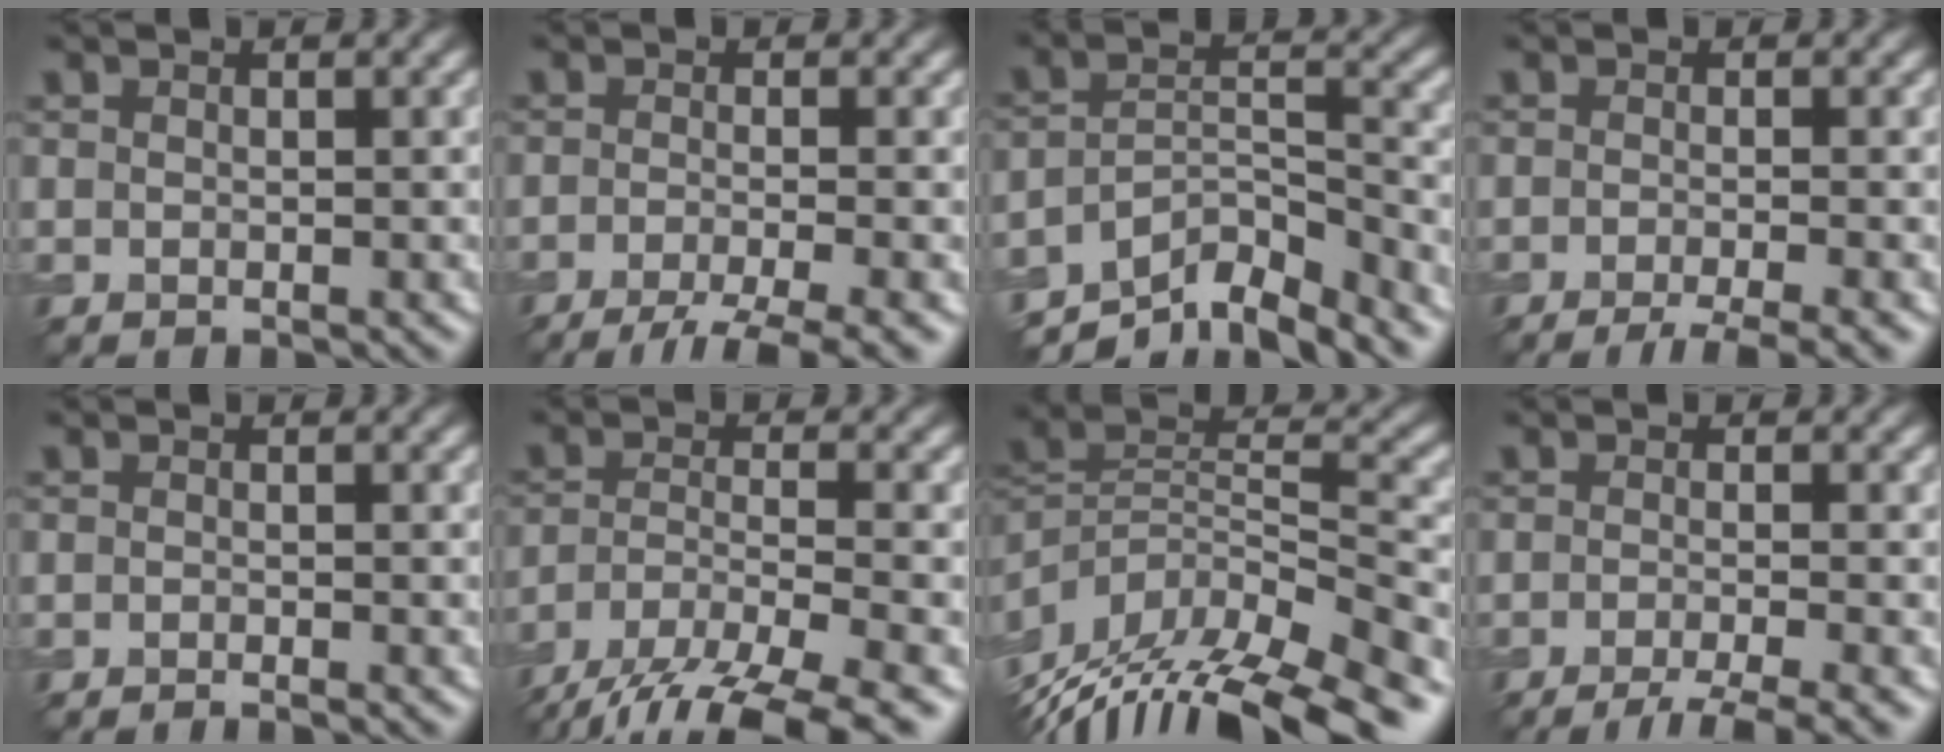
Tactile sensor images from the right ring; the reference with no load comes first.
{"total": 5.6, "force": [-3.6, 1.1, 4.1], "torque": [-0.053, -0.005, -0.064]}
{"total": 7.8, "force": [-6.4, 2.1, 3.9], "torque": [-0.056, -0.007, -0.111]}
{"total": 4.3, "force": [-2.8, 0.8, 3.2], "torque": [-0.040, -0.003, -0.049]}
{"total": 1.1, "force": [-0.9, 0.1, 0.6], "torque": [-0.006, -0.003, -0.018]}
{"total": 11.4, "force": [-8.9, 3.3, 6.2], "torque": [-0.119, -0.033, -0.139]}
{"total": 13.1, "force": [-8.7, 5.0, 8.3], "torque": [-0.166, 0.031, -0.141]}
{"total": 4.8, "force": [-3.1, 0.9, 3.5], "torque": [-0.046, -0.003, -0.057]}